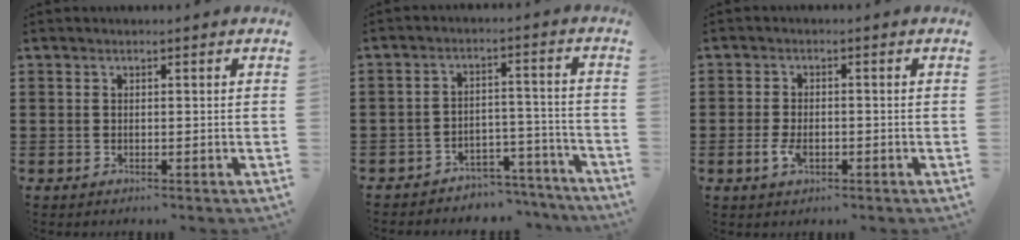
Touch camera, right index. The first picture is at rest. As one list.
[{"total": 4.2, "force": [-3.9, 1.3, 0.8], "torque": [-0.016, 0.012, -0.079]}, {"total": 2.9, "force": [-0.8, 1.5, 2.4], "torque": [-0.059, -0.007, -0.015]}]